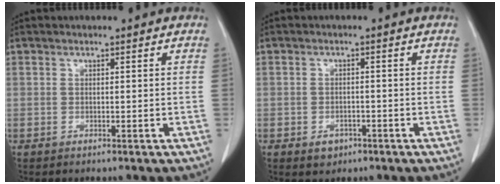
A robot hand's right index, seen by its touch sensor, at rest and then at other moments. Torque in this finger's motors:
{"motor_torque": [0.36, -0.28, 0.06, 0.03]}